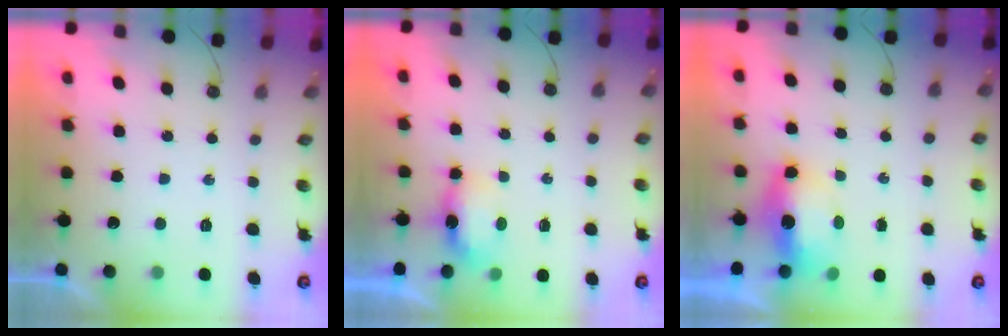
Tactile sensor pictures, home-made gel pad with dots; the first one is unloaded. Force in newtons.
{"total": 5.4, "press": 5.2, "slide": 1.4}
{"total": 6.6, "press": 6.6, "slide": 0.6}